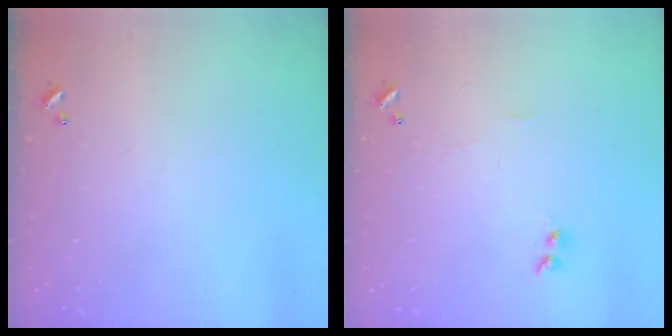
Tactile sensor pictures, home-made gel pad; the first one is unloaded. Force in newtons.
{"total": 1.9, "press": 1.8, "slide": 0.5}